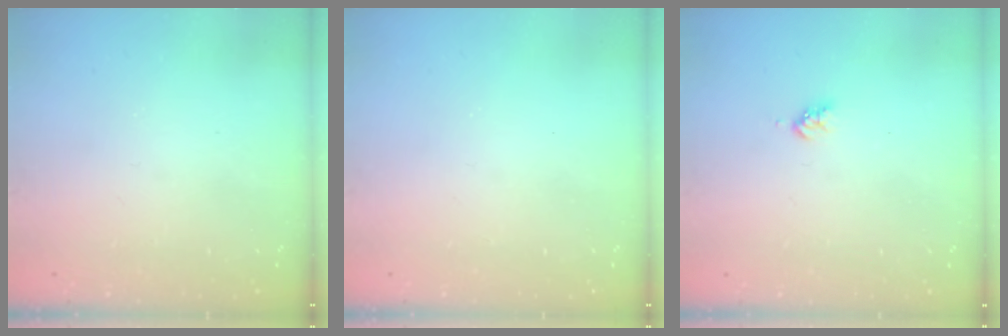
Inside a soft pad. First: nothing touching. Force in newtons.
{"total": 0.0}
{"total": 3.0, "press": 3.0, "slide": 0.4}